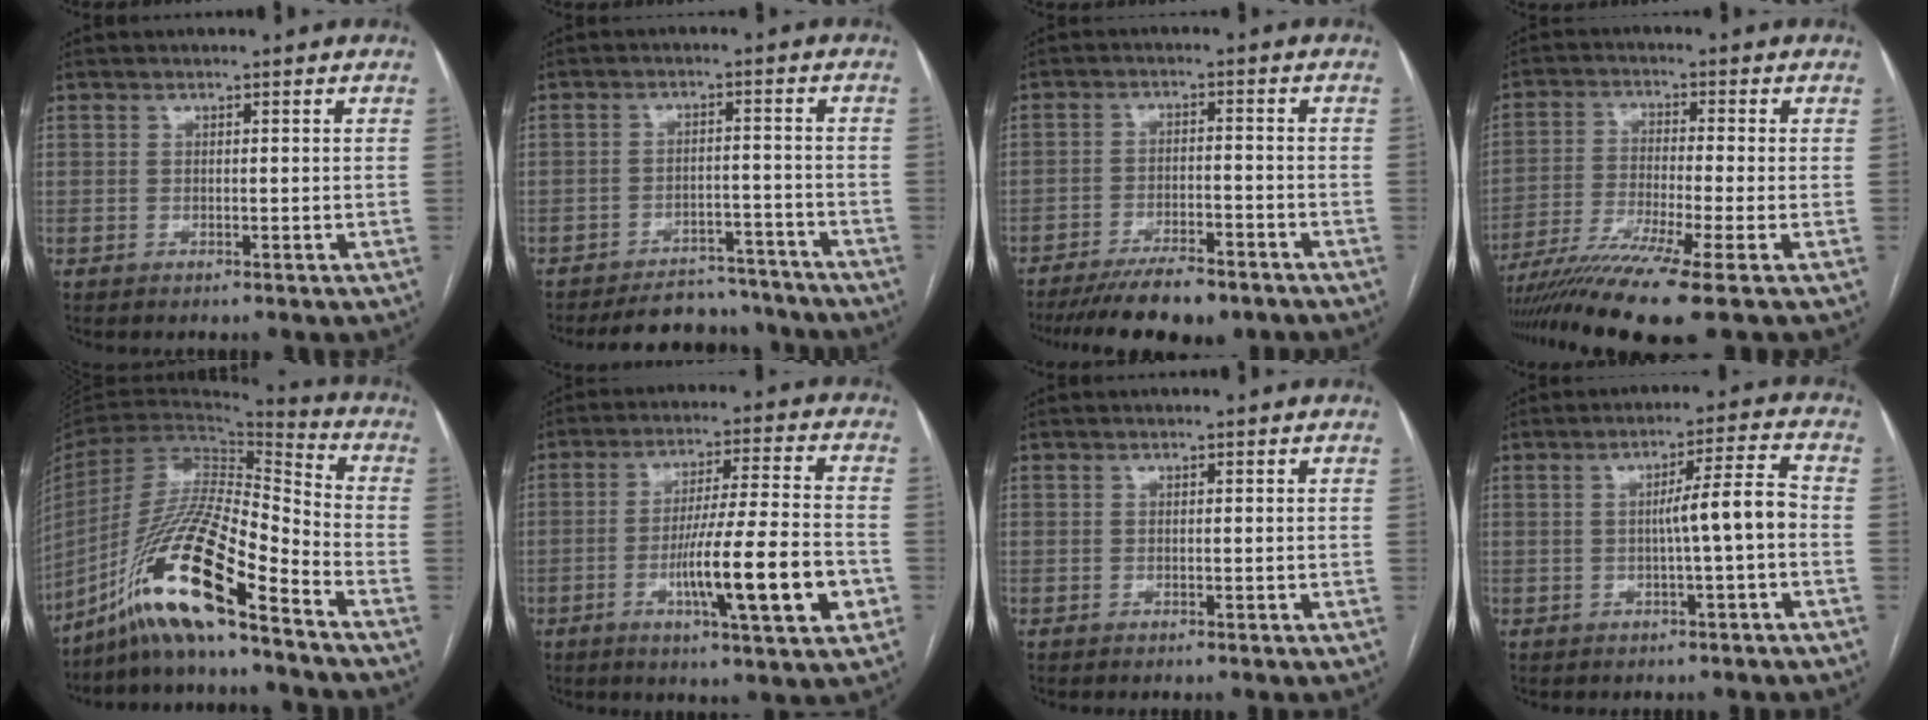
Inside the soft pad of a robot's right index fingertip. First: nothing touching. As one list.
[{"total": 10.8, "force": [-10.3, 3.2, 1.4], "torque": [-0.007, 0.013, -0.138]}, {"total": 11.7, "force": [-9.5, 2.6, 6.4], "torque": [-0.095, -0.014, -0.146]}, {"total": 12.3, "force": [-8.9, -2.0, 8.3], "torque": [-0.144, -0.031, -0.147]}, {"total": 20.4, "force": [-13.3, 1.8, 15.3], "torque": [-0.317, -0.025, -0.250]}, {"total": 15.0, "force": [-4.5, 0.8, 14.3], "torque": [-0.237, -0.007, -0.072]}, {"total": 0.0}, {"total": 6.0, "force": [-0.9, -0.4, 5.9], "torque": [-0.088, 0.014, -0.012]}]